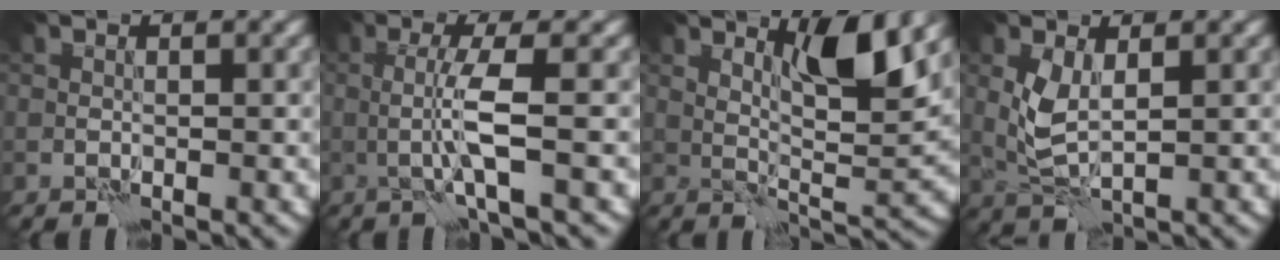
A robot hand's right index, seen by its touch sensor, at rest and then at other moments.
{"total": 3.0, "force": [0.2, -0.6, 2.9], "torque": [-0.061, 0.000, 0.003]}
{"total": 5.1, "force": [3.4, 0.3, 3.8], "torque": [-0.069, -0.008, 0.064]}
{"total": 2.6, "force": [1.3, 0.7, 2.1], "torque": [-0.057, -0.004, 0.032]}